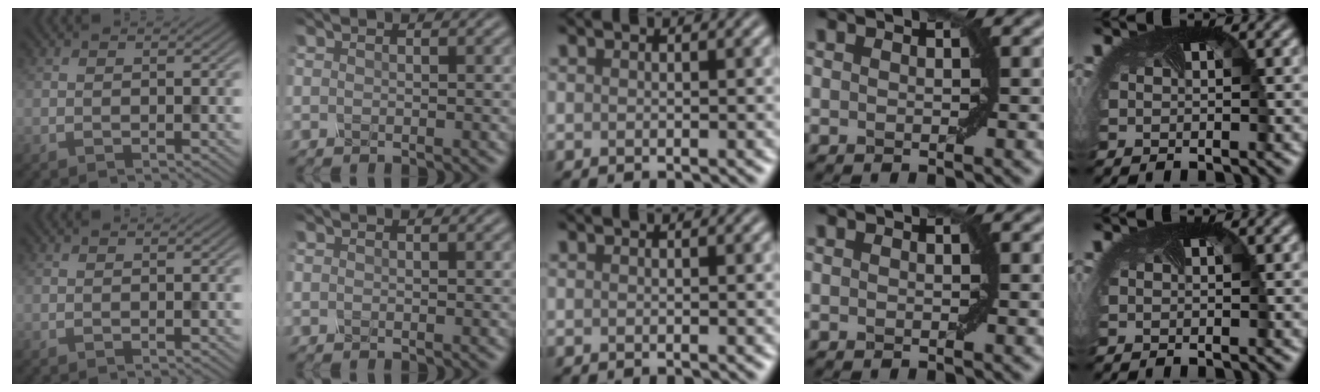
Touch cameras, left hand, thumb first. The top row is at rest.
{}